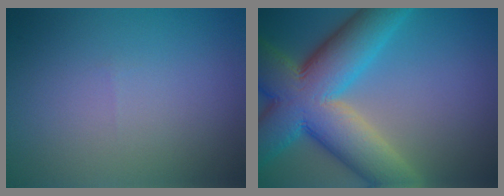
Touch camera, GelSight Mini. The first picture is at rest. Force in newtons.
{"total": 13.7, "press": 13.7, "slide": 1.0}